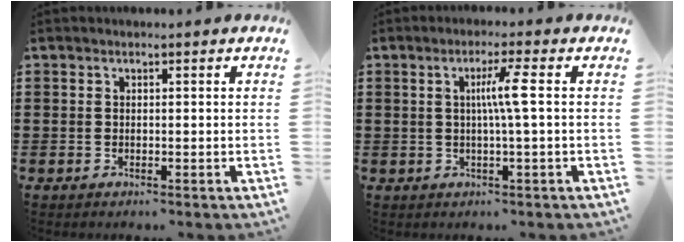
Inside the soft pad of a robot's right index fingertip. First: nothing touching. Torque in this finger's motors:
{"motor_torque": [0.66, -0.33, 0.45, 0.08]}